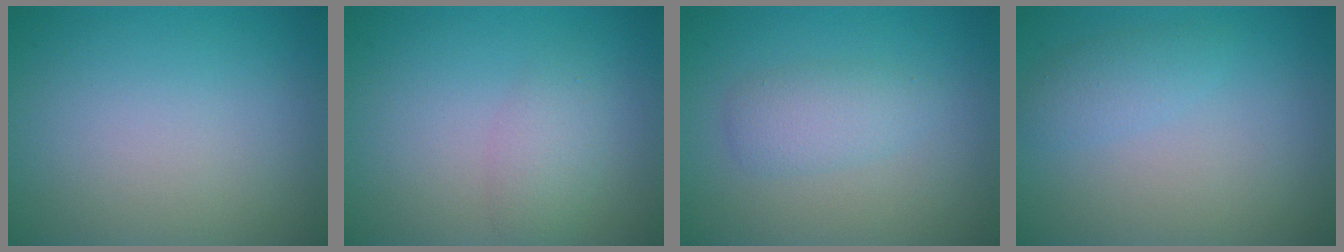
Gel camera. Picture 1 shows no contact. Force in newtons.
{"total": 2.1, "press": 2.1, "slide": 0.0}
{"total": 2.3, "press": 2.3, "slide": 0.1}
{"total": 1.7, "press": 1.7, "slide": 0.1}